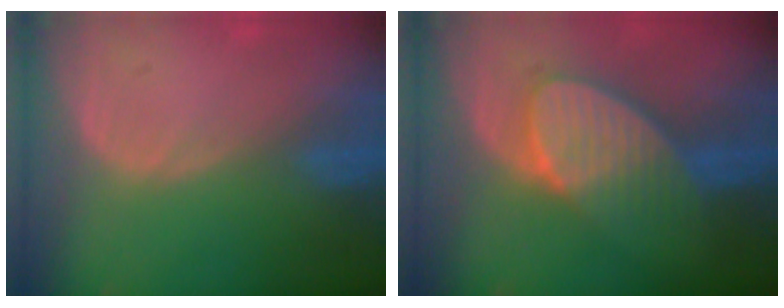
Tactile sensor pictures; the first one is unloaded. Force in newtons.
{"total": 7.8, "press": 7.4, "slide": 2.4}